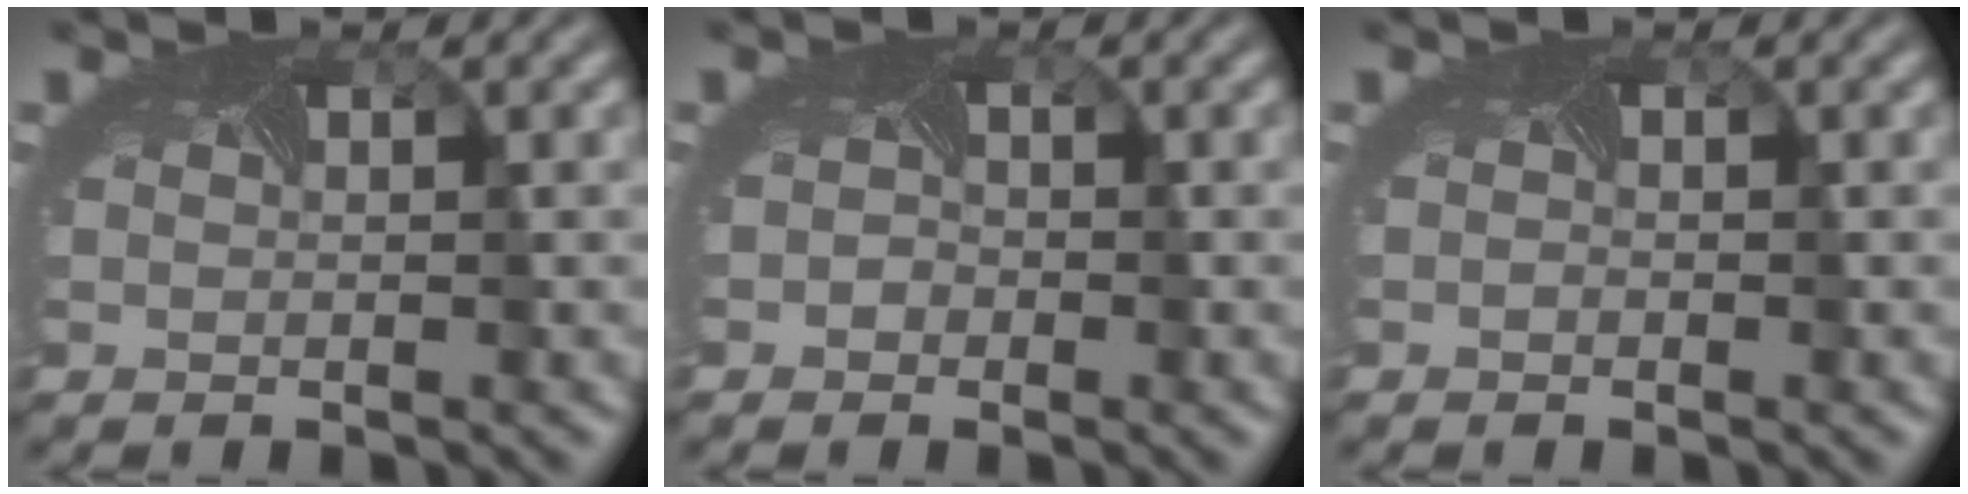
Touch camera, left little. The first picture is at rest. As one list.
[{"total": 1.3, "force": [-0.6, 1.1, 0.4], "torque": [0.007, -0.001, -0.009]}, {"total": 0.0}]